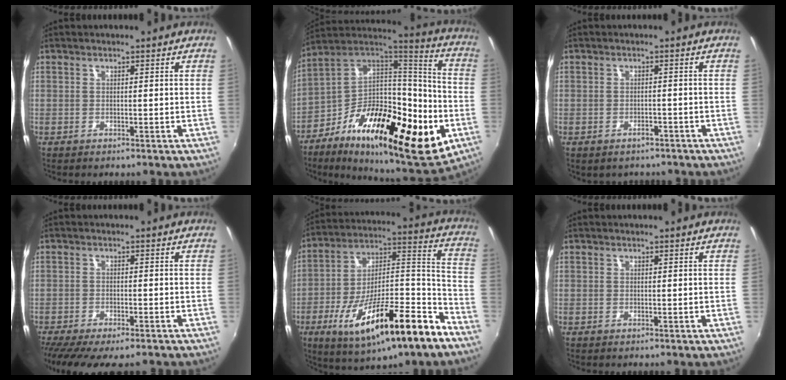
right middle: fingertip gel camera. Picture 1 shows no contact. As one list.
[{"total": 30.9, "force": [-11.7, 11.9, 26.1], "torque": [-0.425, -0.026, -0.197]}, {"total": 2.9, "force": [-2.2, 1.6, 0.7], "torque": [-0.016, -0.004, -0.028]}, {"total": 10.7, "force": [-8.5, 2.6, 5.9], "torque": [-0.129, -0.045, -0.137]}, {"total": 24.4, "force": [-14.0, 5.9, 19.0], "torque": [-0.305, -0.017, -0.229]}, {"total": 0.0}]